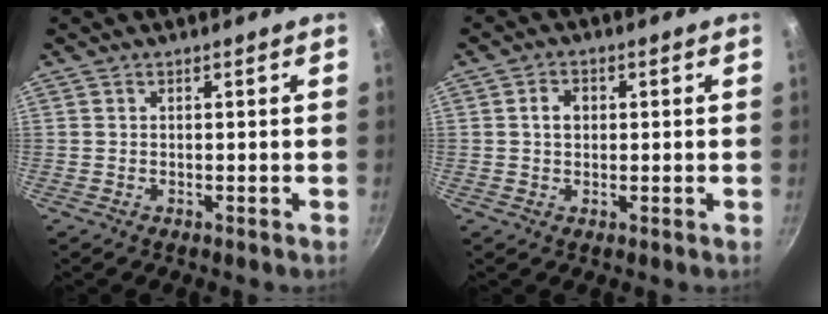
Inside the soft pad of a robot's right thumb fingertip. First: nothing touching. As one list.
[{"total": 3.1, "force": [0.4, 2.5, 1.9], "torque": [-0.019, 0.006, 0.005]}]